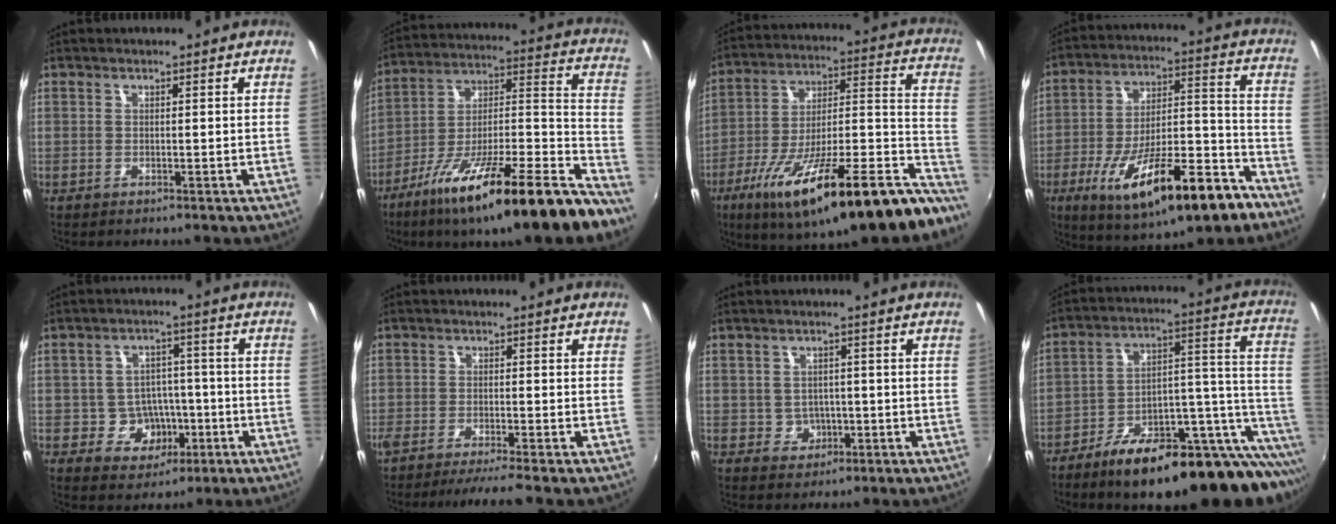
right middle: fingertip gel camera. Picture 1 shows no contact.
{"total": 26.1, "force": [-17.2, 3.1, 19.4], "torque": [-0.282, -0.023, -0.278]}
{"total": 32.9, "force": [-21.2, 7.1, 24.1], "torque": [-0.344, -0.033, -0.326]}
{"total": 22.8, "force": [-12.8, 6.9, 17.6], "torque": [-0.295, -0.024, -0.192]}
{"total": 8.2, "force": [-3.1, 6.9, 3.4], "torque": [-0.072, 0.016, -0.032]}
{"total": 5.5, "force": [-4.8, -1.0, 2.6], "torque": [-0.055, -0.011, -0.079]}
{"total": 3.9, "force": [-0.8, 3.7, 0.8], "torque": [-0.020, 0.006, -0.003]}
{"total": 27.4, "force": [-18.9, 8.9, 17.6], "torque": [-0.210, 0.008, -0.275]}